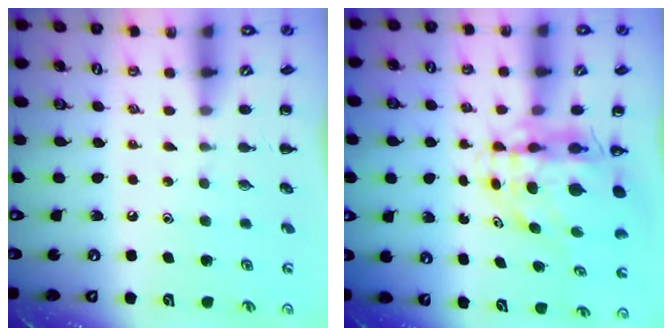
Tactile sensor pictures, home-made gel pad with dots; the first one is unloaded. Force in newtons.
{"total": 7.1, "press": 6.7, "slide": 2.3}